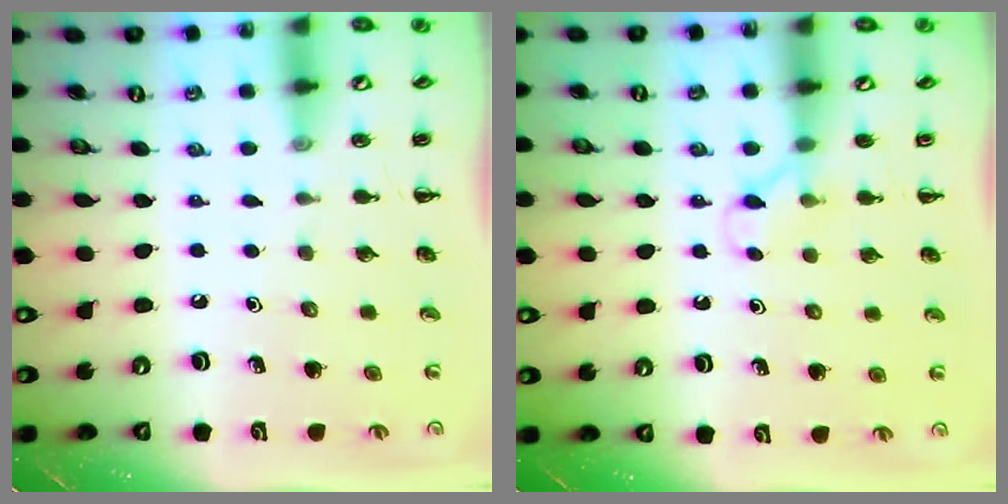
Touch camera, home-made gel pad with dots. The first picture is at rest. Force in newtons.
{"total": 3.3, "press": 3.2, "slide": 1.0}